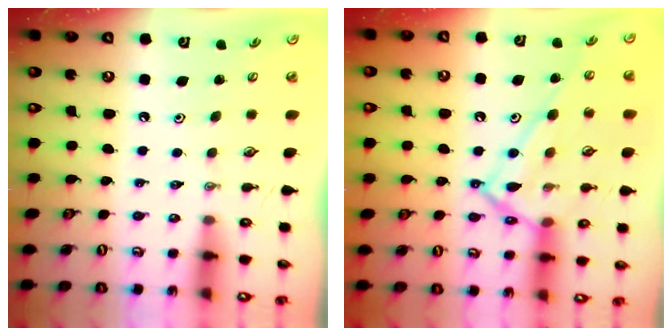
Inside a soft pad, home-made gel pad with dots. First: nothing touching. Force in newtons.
{"total": 15.9, "press": 15.9, "slide": 1.1}